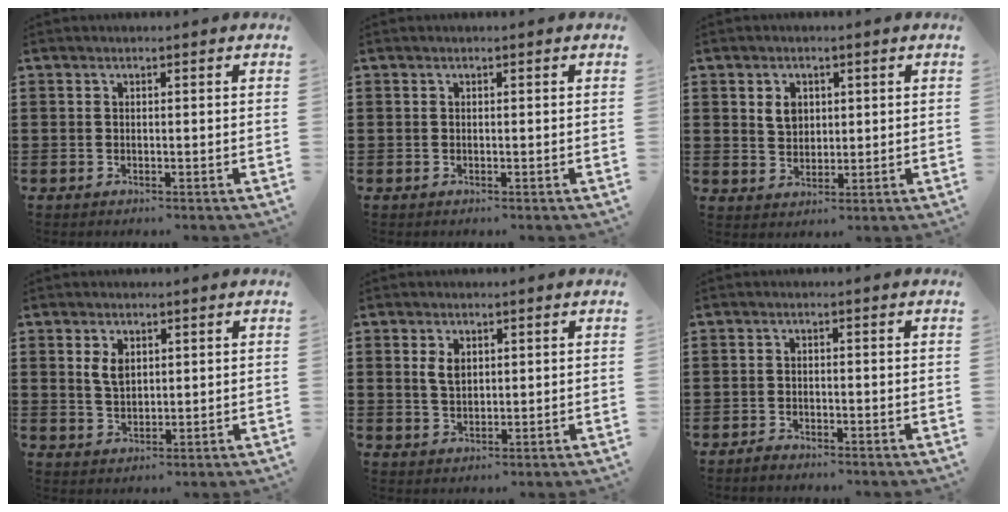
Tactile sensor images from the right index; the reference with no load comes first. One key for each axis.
{"total": 0.0}
{"total": 3.4, "fx": 1.2, "fy": 2.6, "fz": 1.8, "tx": -0.044, "ty": 0.010, "tz": 0.021}
{"total": 3.3, "fx": 1.3, "fy": 2.0, "fz": 2.2, "tx": -0.050, "ty": 0.007, "tz": 0.024}
{"total": 2.9, "fx": 1.0, "fy": 1.8, "fz": 2.1, "tx": -0.047, "ty": 0.006, "tz": 0.018}
{"total": 1.3, "fx": -1.3, "fy": 0.2, "fz": 0.1, "tx": -0.005, "ty": 0.002, "tz": -0.026}